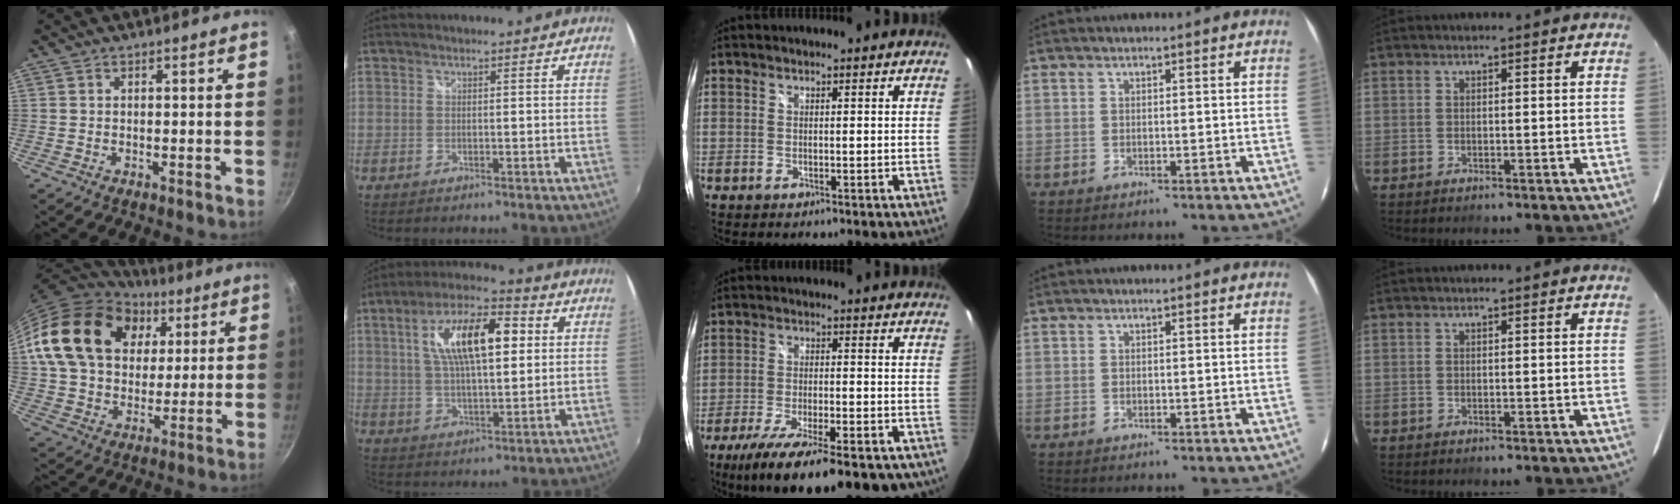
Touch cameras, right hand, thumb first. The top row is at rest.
{"thumb": {"total": 22.9, "force": [7.1, 17.1, 13.5], "torque": [-0.215, 0.006, 0.122]}, "index": {"total": 14.9, "force": [3.7, 5.7, 13.2], "torque": [-0.236, 0.024, 0.064]}, "middle": {"total": 19.1, "force": [-12.7, 6.1, 12.9], "torque": [-0.237, -0.058, -0.192]}}